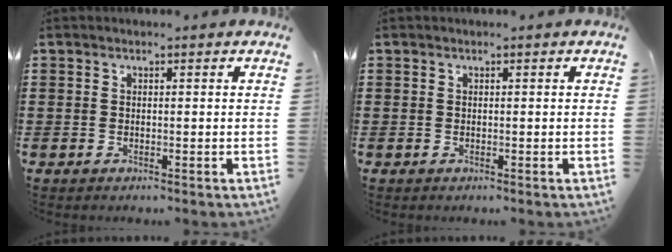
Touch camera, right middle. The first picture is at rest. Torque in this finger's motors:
{"motor_torque": [0.00, -0.01, 0.00, 0.00]}